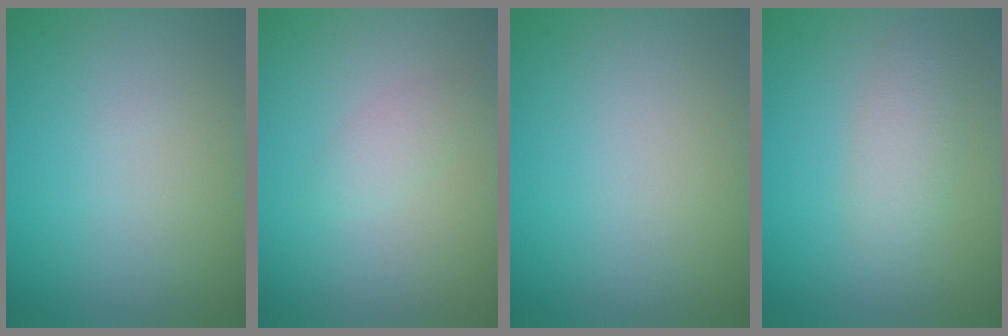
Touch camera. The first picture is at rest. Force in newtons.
{"total": 1.4, "press": 1.4, "slide": 0.1}
{"total": 0.0}
{"total": 2.5, "press": 2.5, "slide": 0.1}